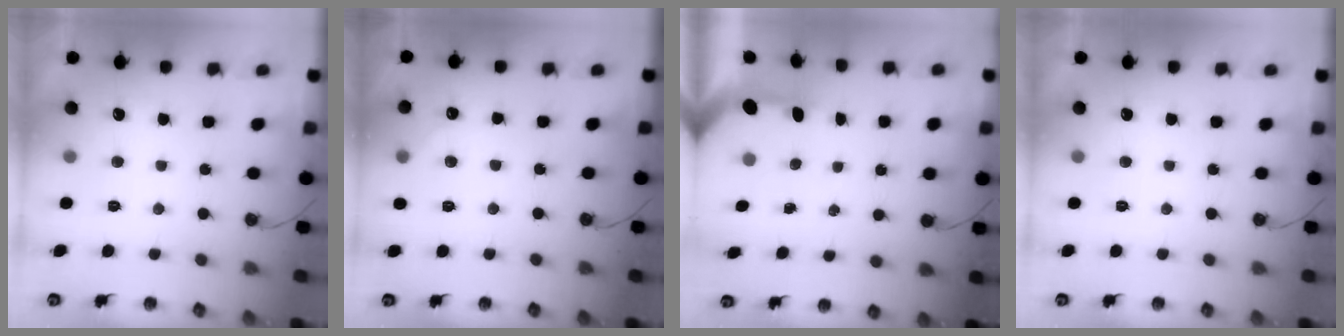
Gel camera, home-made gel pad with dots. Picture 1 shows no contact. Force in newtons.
{"total": 4.9, "press": 4.8, "slide": 0.5}
{"total": 3.2, "press": 3.2, "slide": 0.2}
{"total": 0.0}